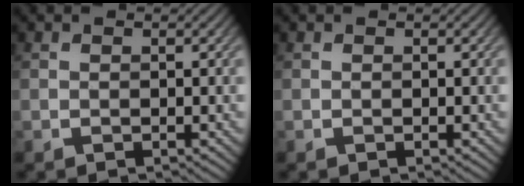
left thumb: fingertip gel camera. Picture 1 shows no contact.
{"total": 0.0}